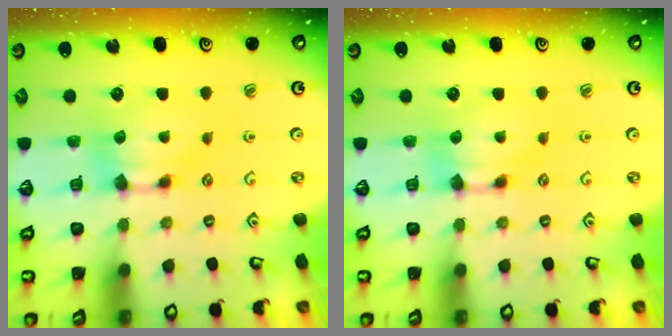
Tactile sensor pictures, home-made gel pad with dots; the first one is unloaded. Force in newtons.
{"total": 0.0}